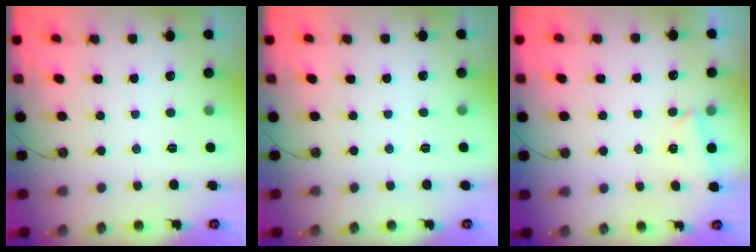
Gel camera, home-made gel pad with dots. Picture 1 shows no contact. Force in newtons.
{"total": 3.1, "press": 2.3, "slide": 2.1}
{"total": 2.5, "press": 1.9, "slide": 1.7}